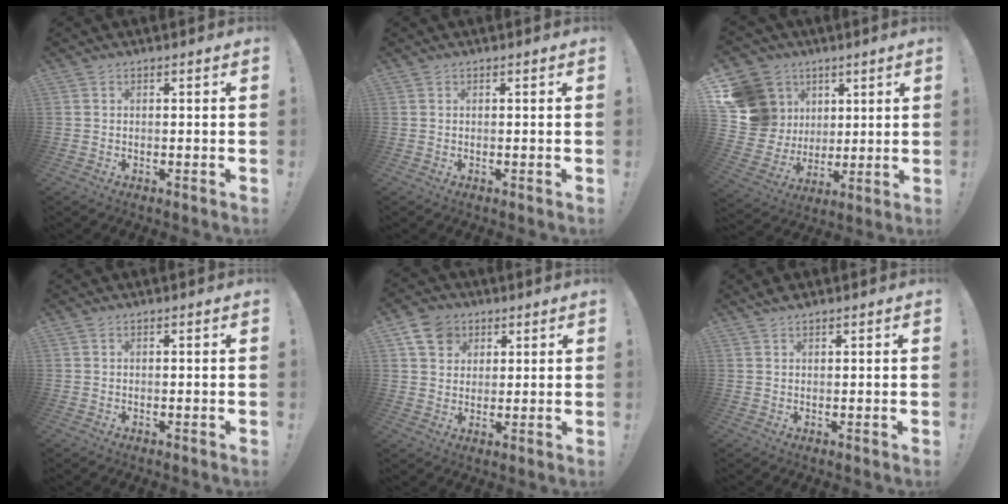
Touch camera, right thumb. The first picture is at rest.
{"total": 0.0}
{"total": 18.0, "force": [5.7, 15.8, 6.5], "torque": [-0.122, -0.025, 0.144]}
{"total": 0.0}
{"total": 9.0, "force": [4.4, 7.2, 3.0], "torque": [-0.043, -0.017, 0.088]}
{"total": 2.0, "force": [1.8, 0.3, 0.8], "torque": [-0.008, -0.009, 0.031]}